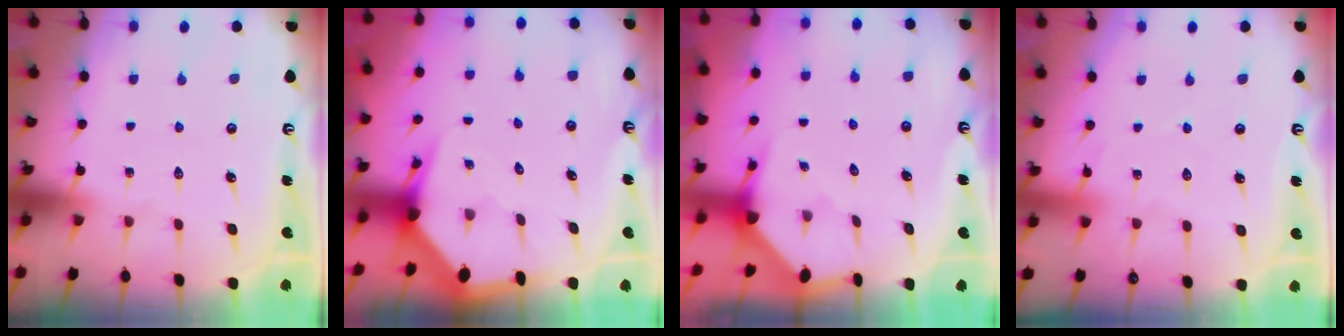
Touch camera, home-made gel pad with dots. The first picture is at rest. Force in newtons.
{"total": 4.4, "press": 4.3, "slide": 0.7}
{"total": 3.1, "press": 3.1, "slide": 0.1}
{"total": 2.6, "press": 2.5, "slide": 0.3}